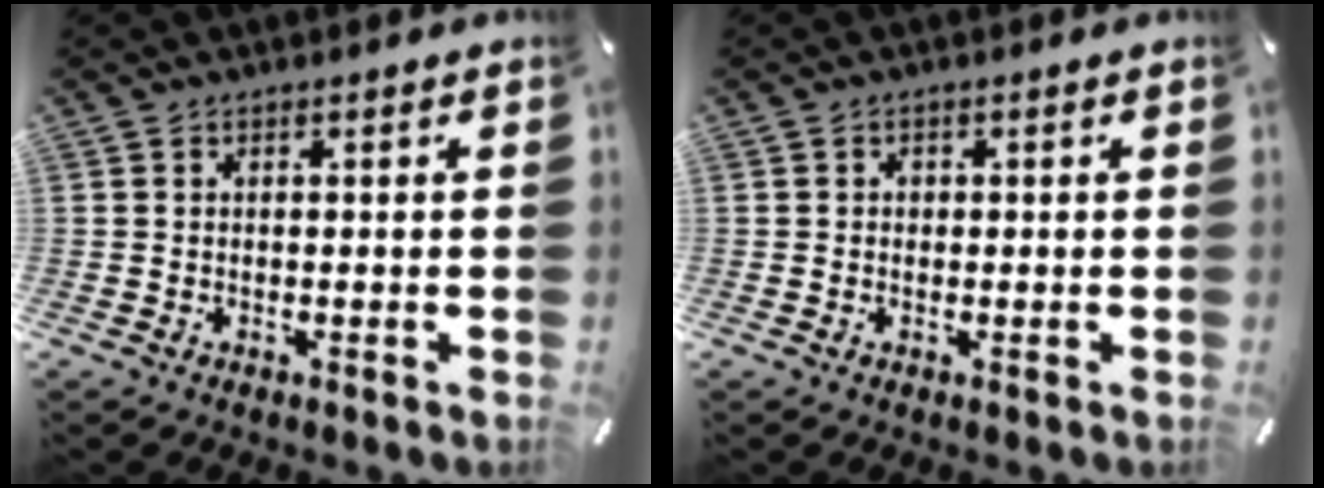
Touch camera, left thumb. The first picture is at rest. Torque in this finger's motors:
{"motor_torque": [0.06, 0.30, 0.05, -0.18, 0.00]}